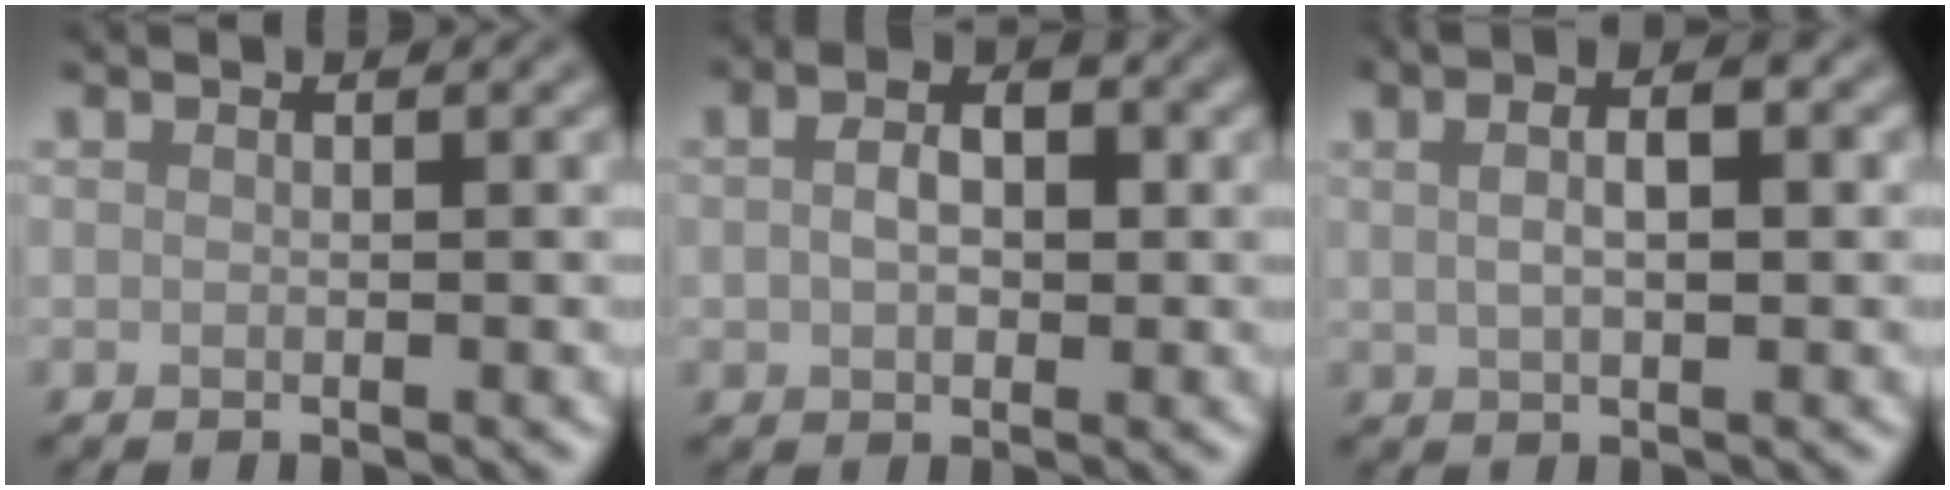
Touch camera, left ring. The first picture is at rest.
{"total": 4.4, "force": [0.6, 2.9, 3.3], "torque": [-0.059, 0.008, 0.004]}
{"total": 4.7, "force": [1.5, 1.9, 4.0], "torque": [-0.071, 0.005, 0.015]}